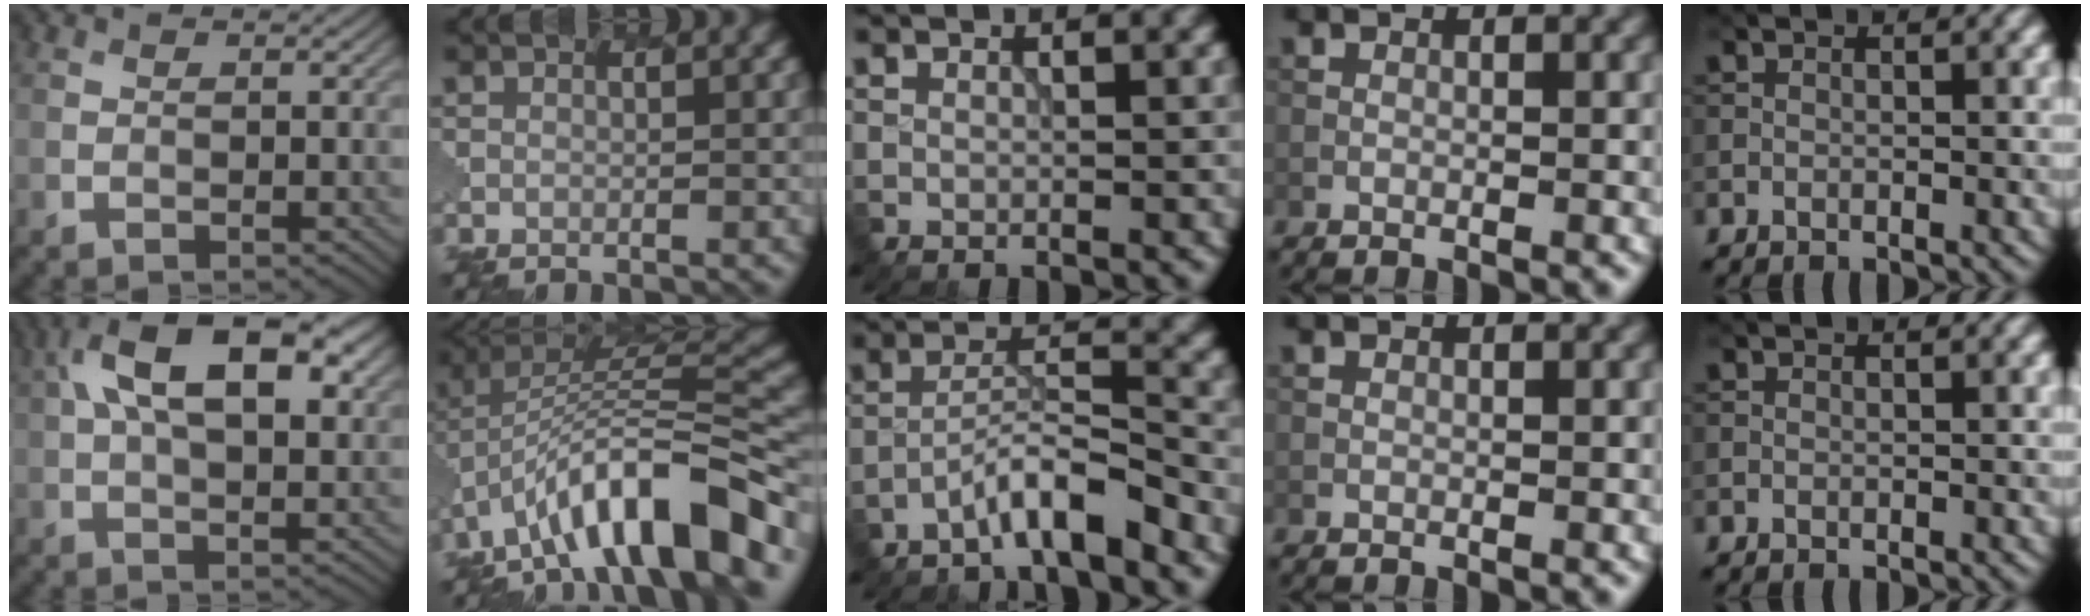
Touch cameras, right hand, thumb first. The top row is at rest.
{"thumb": {"total": 15.2, "force": [5.0, 7.3, 12.4], "torque": [-0.210, 0.030, 0.072]}, "index": {"total": 11.6, "force": [-6.7, 3.6, 8.7], "torque": [-0.126, 0.023, -0.116]}, "middle": {"total": 4.6, "force": [-3.4, 0.5, 3.0], "torque": [-0.055, 0.018, -0.067]}}